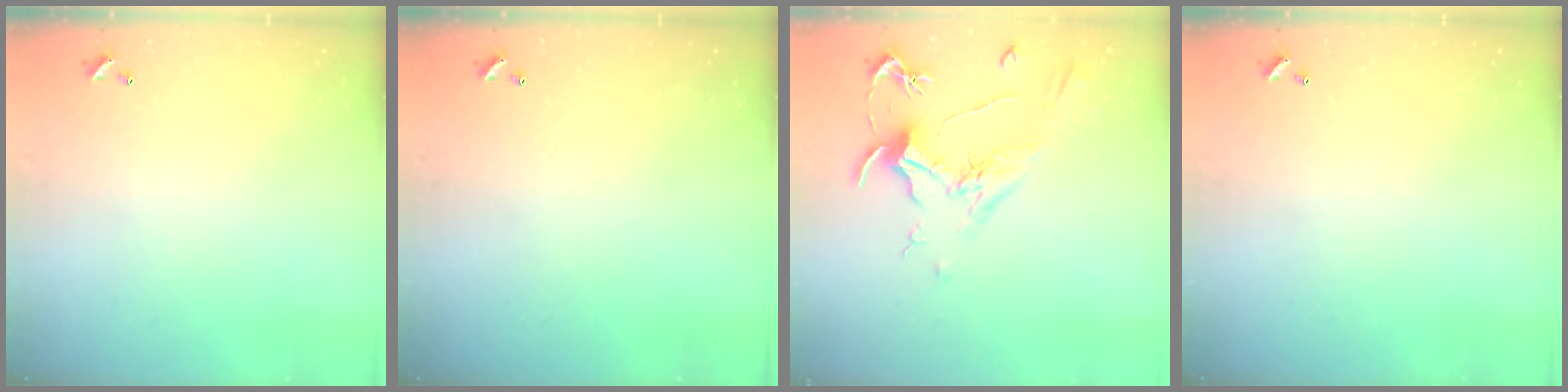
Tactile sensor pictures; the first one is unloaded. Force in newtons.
{"total": 0.0}
{"total": 2.1, "press": 2.0, "slide": 0.8}
{"total": 0.0}